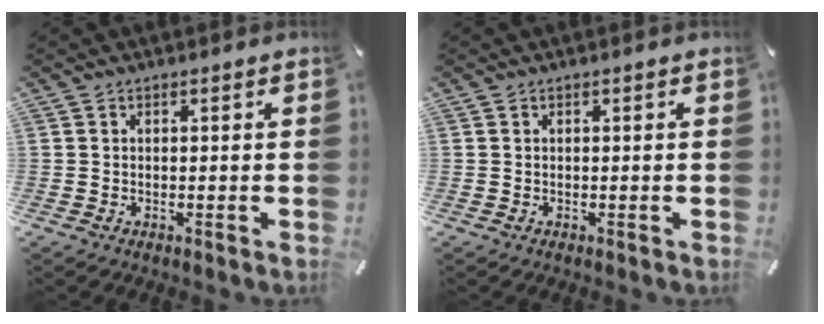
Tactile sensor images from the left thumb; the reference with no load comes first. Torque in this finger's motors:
{"motor_torque": [-0.03, -0.01, -0.01, 0.04, 0.00]}